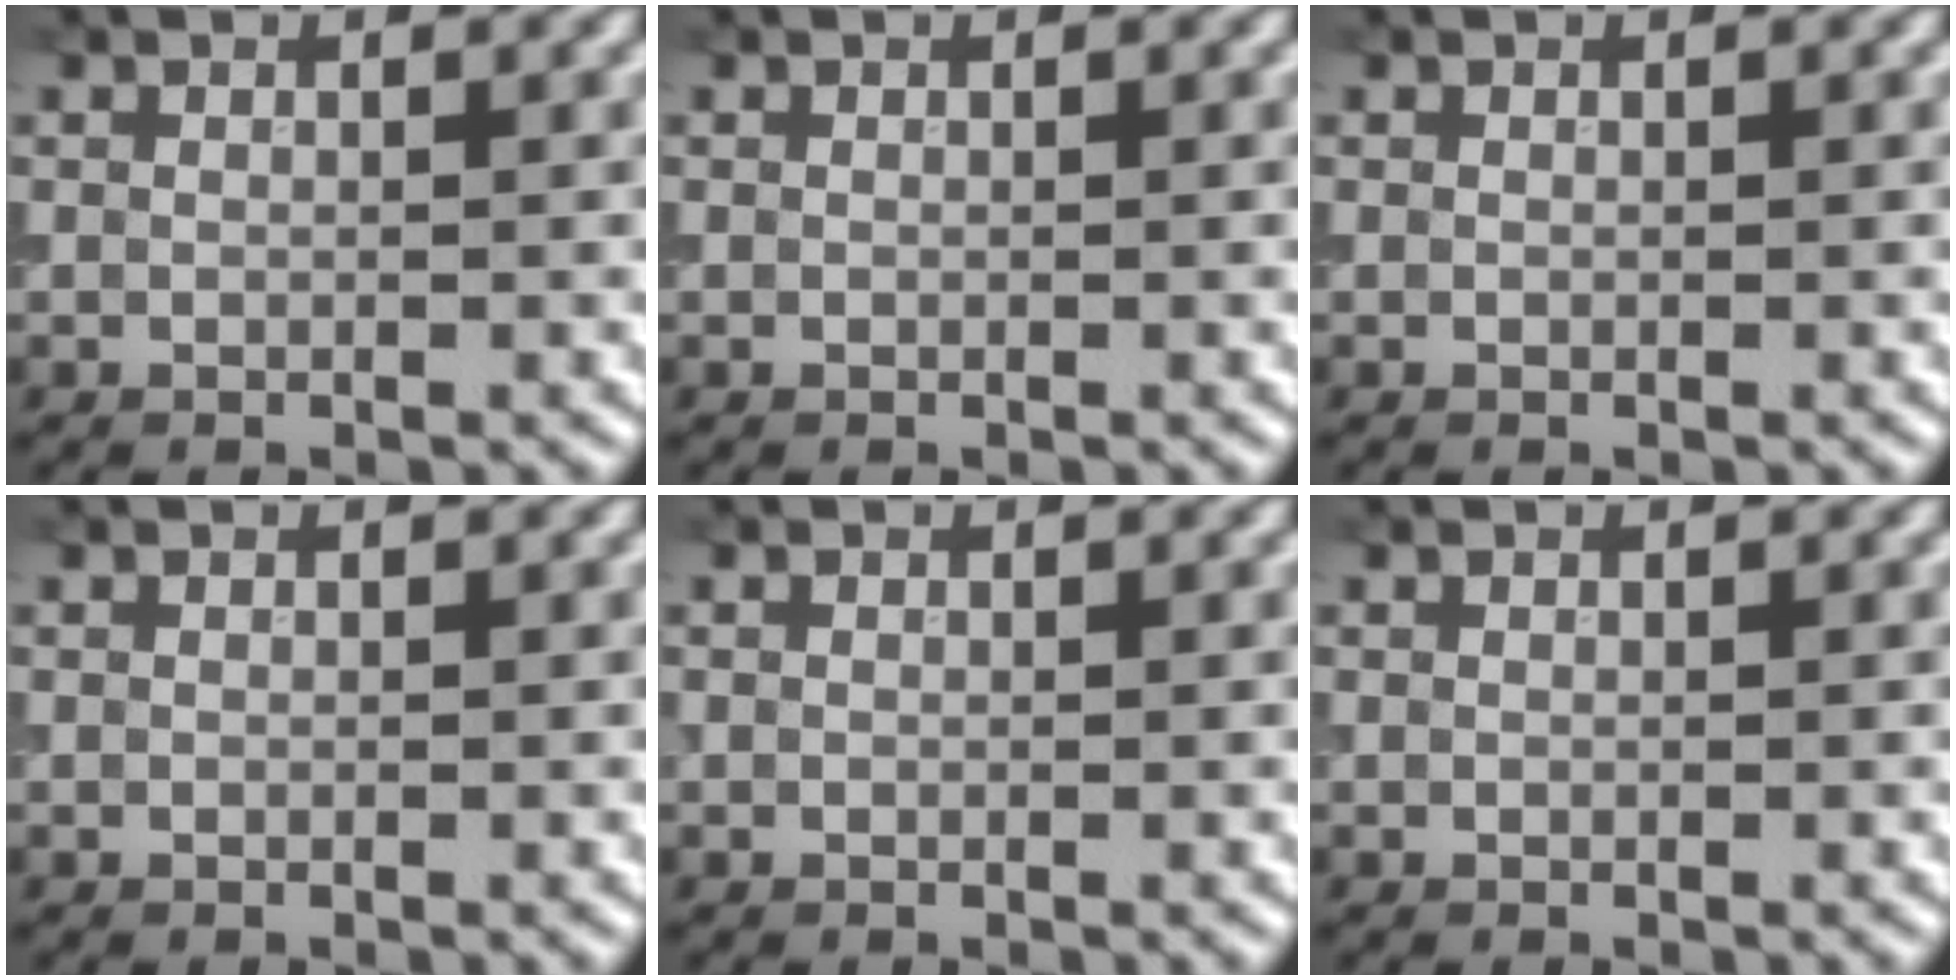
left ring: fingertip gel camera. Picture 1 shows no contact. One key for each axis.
{"total": 0.0}
{"total": 0.0}
{"total": 0.0}
{"total": 0.0}
{"total": 0.0}